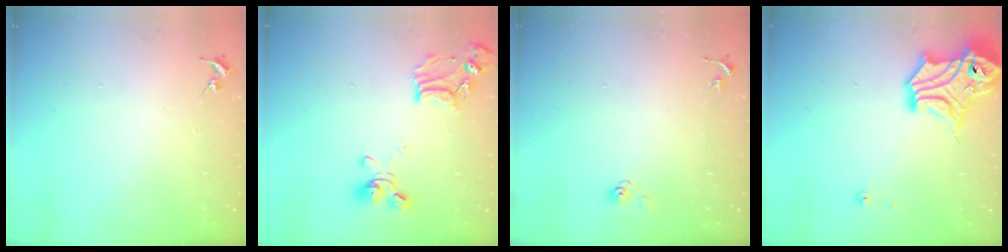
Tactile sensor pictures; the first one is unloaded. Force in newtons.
{"total": 14.6, "press": 14.6, "slide": 1.4}
{"total": 3.6, "press": 2.9, "slide": 2.0}
{"total": 15.5, "press": 15.4, "slide": 1.8}